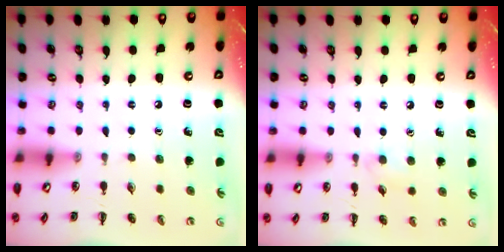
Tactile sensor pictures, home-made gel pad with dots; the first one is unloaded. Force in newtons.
{"total": 3.9, "press": 3.6, "slide": 1.5}